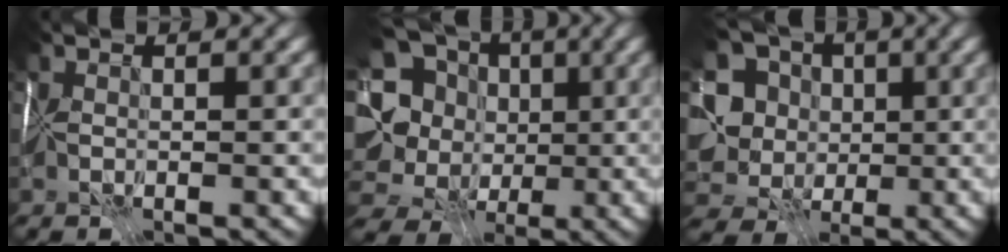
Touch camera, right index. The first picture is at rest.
{"total": 13.9, "force": [-0.1, 12.8, 5.4], "torque": [-0.137, 0.009, -0.006]}
{"total": 10.2, "force": [0.3, 9.2, 4.4], "torque": [-0.106, 0.010, -0.007]}